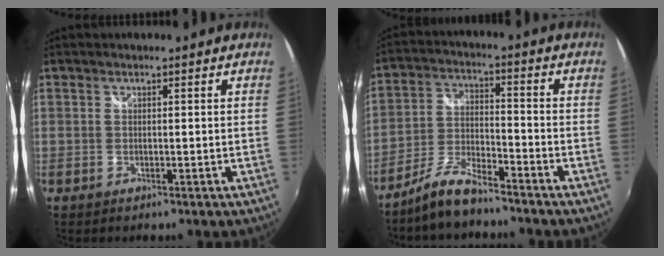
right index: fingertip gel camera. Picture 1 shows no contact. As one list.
[{"total": 7.8, "force": [-6.7, 1.4, 3.8], "torque": [-0.085, 0.010, -0.130]}]